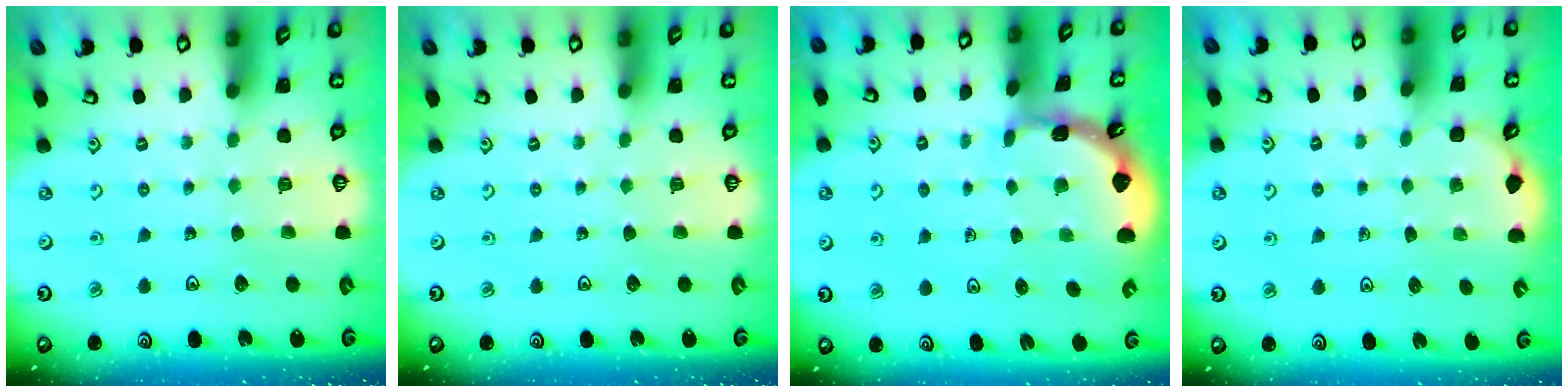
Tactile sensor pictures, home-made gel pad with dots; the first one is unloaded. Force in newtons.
{"total": 0.0}
{"total": 1.8, "press": 1.8, "slide": 0.1}
{"total": 2.1, "press": 1.8, "slide": 1.1}